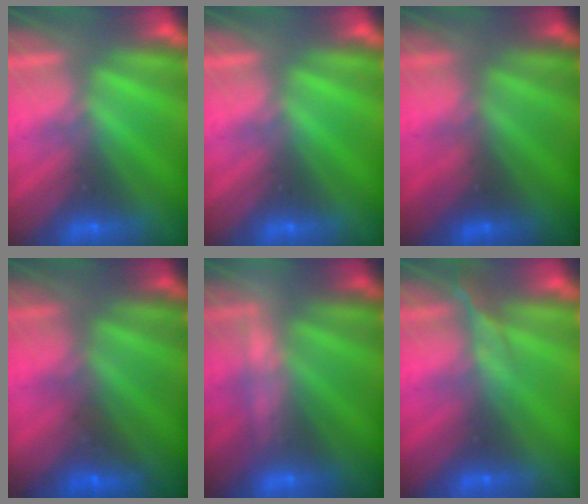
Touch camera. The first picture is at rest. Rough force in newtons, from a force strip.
{"total": 0.0}
{"total": 5.3}
{"total": 1.5}
{"total": 2.3}
{"total": 2.6}